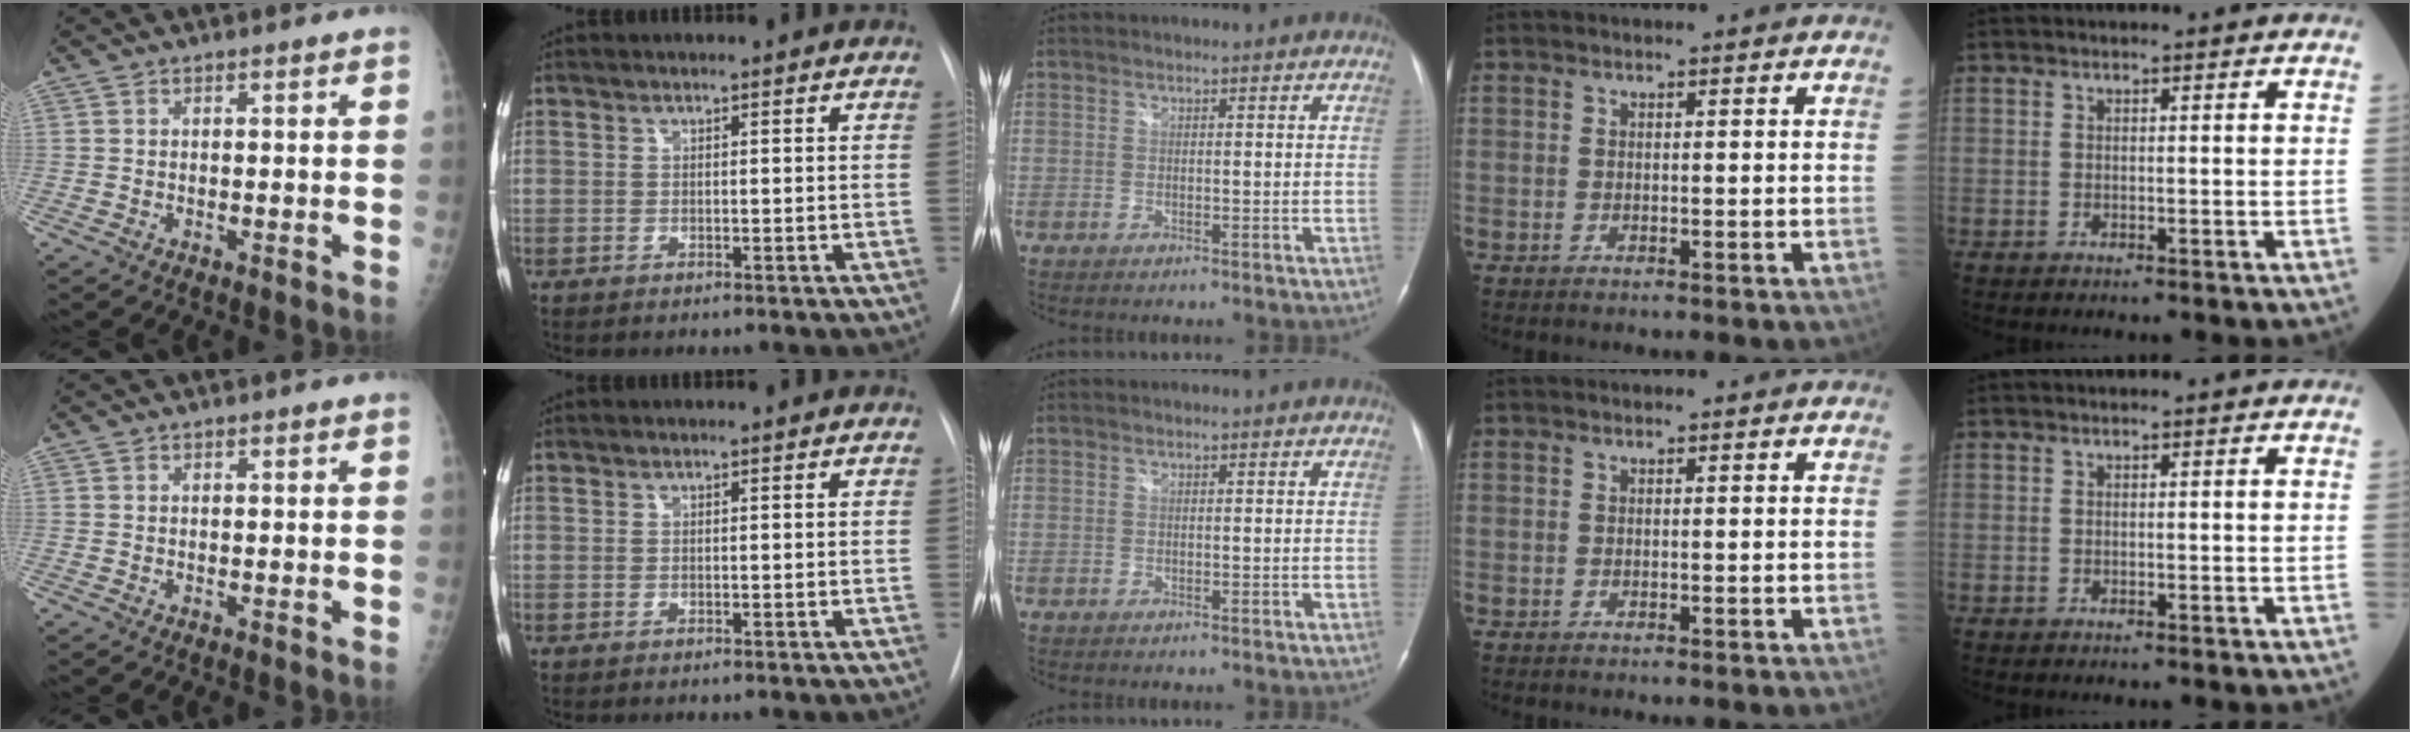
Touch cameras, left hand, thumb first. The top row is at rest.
{}